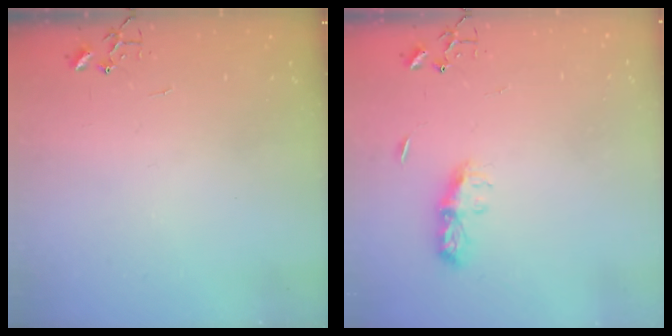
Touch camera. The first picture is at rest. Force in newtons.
{"total": 7.4, "press": 7.4, "slide": 0.4}